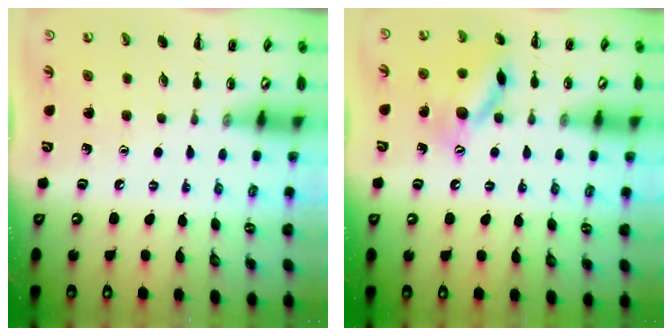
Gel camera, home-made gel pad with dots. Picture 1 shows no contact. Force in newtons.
{"total": 13.0, "press": 13.0, "slide": 0.8}